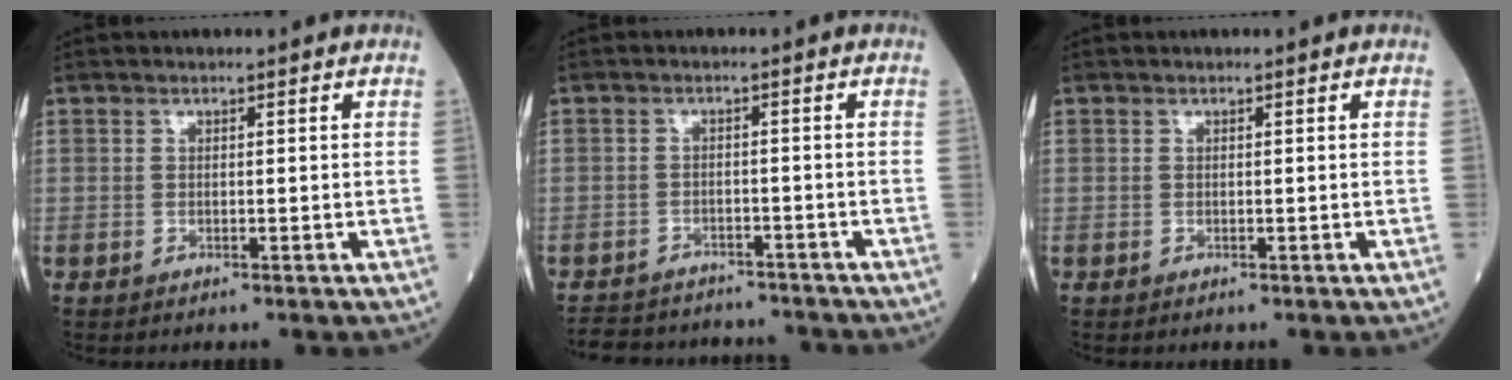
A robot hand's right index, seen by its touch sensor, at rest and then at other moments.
{"total": 11.7, "force": [-10.7, 4.0, 2.7], "torque": [-0.054, 0.011, -0.139]}
{"total": 0.0}